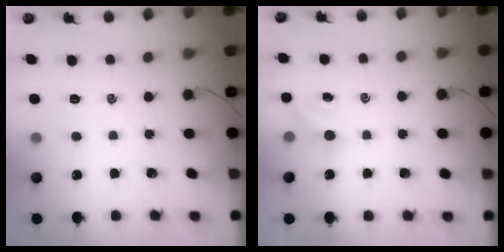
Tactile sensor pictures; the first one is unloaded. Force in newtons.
{"total": 2.4, "press": 2.3, "slide": 0.7}